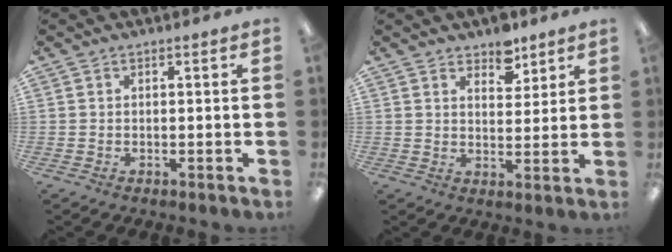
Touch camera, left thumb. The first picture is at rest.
{"total": 5.9, "force": [4.7, 3.2, 1.7], "torque": [-0.009, -0.028, 0.080]}